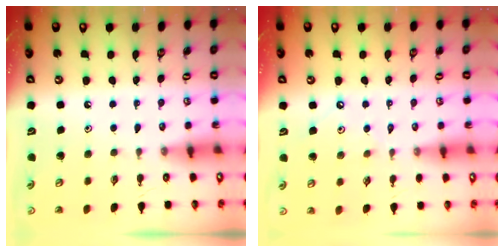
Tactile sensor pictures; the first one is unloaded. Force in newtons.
{"total": 3.8, "press": 3.8, "slide": 0.6}